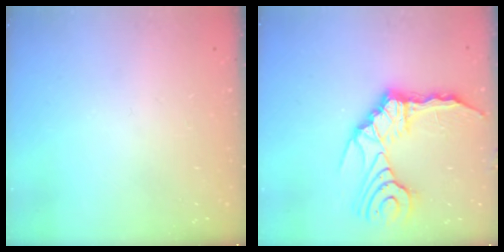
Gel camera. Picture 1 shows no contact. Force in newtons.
{"total": 14.8, "press": 13.9, "slide": 5.2}